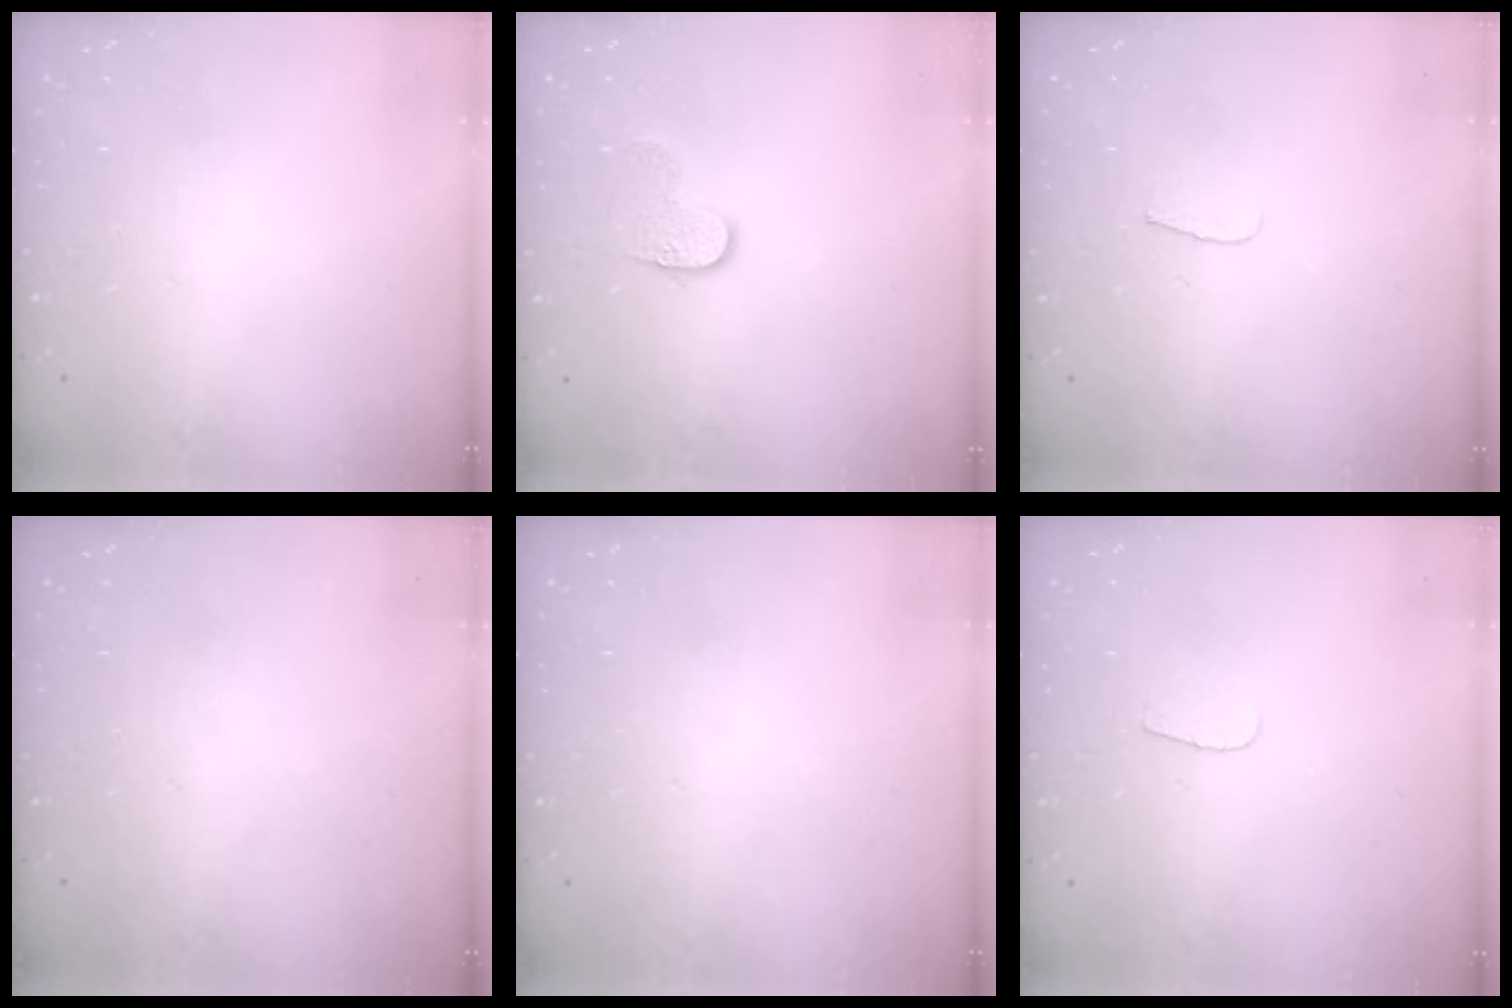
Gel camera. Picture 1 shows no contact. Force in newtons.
{"total": 6.0, "press": 6.0, "slide": 0.5}
{"total": 3.8, "press": 3.8, "slide": 0.4}
{"total": 0.0}
{"total": 0.0}
{"total": 3.6, "press": 3.5, "slide": 0.4}